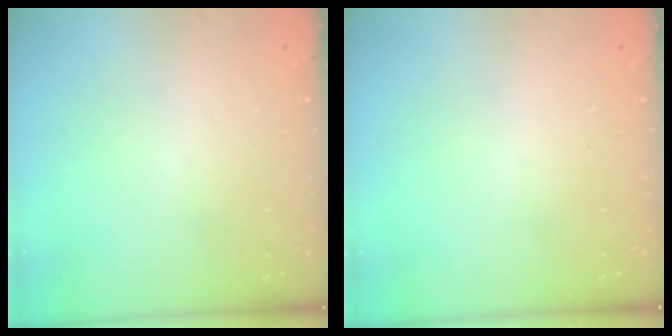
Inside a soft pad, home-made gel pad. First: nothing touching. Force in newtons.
{"total": 0.0}